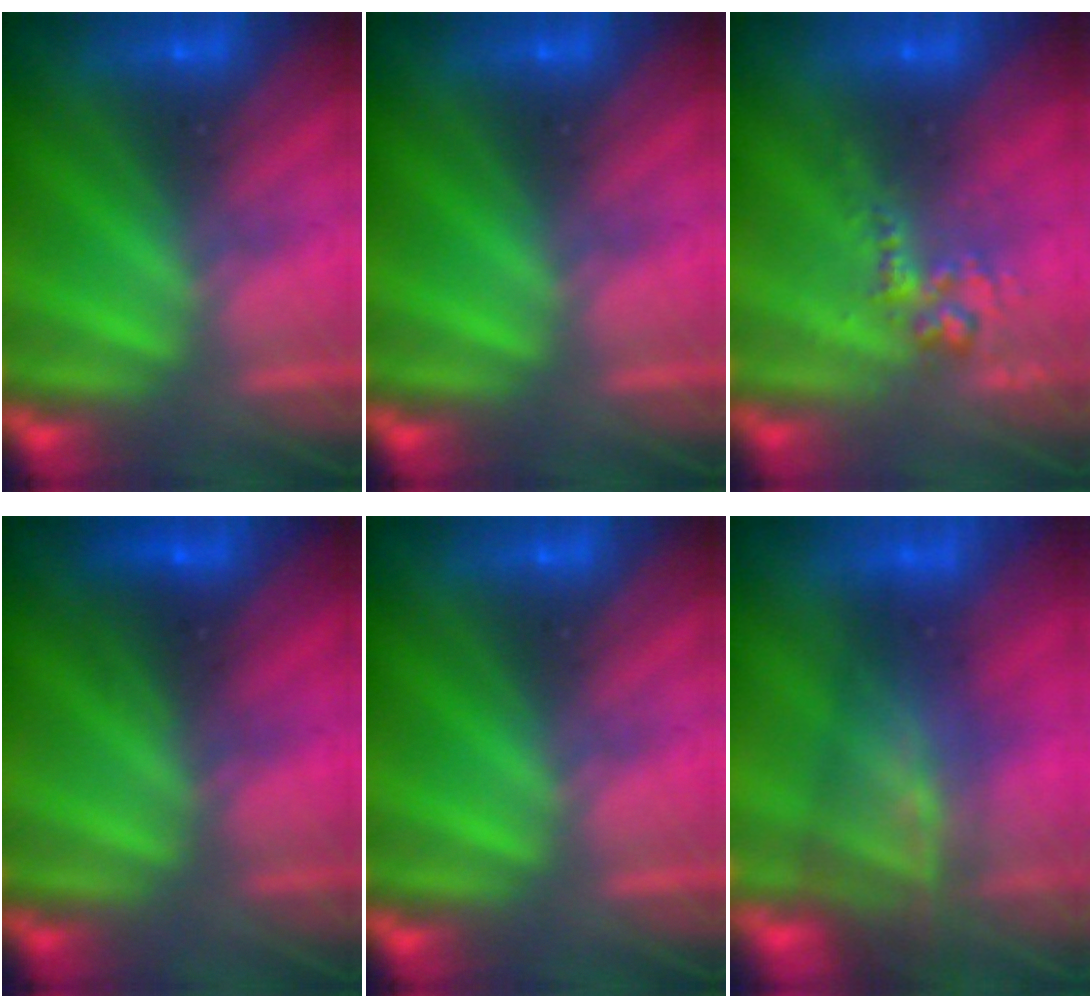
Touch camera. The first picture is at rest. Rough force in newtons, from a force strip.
{"total": 0.0}
{"total": 2.8}
{"total": 2.5}
{"total": 0.0}
{"total": 8.9}